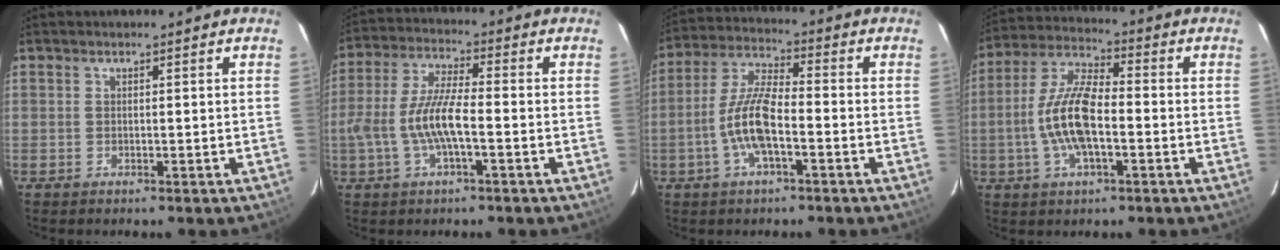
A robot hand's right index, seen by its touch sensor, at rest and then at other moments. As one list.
[{"total": 10.2, "force": [-2.7, 2.6, 9.5], "torque": [-0.202, 0.002, -0.050]}, {"total": 10.1, "force": [-3.3, 2.9, 9.1], "torque": [-0.192, 0.005, -0.067]}, {"total": 12.4, "force": [-2.6, 4.6, 11.2], "torque": [-0.235, 0.006, -0.052]}]